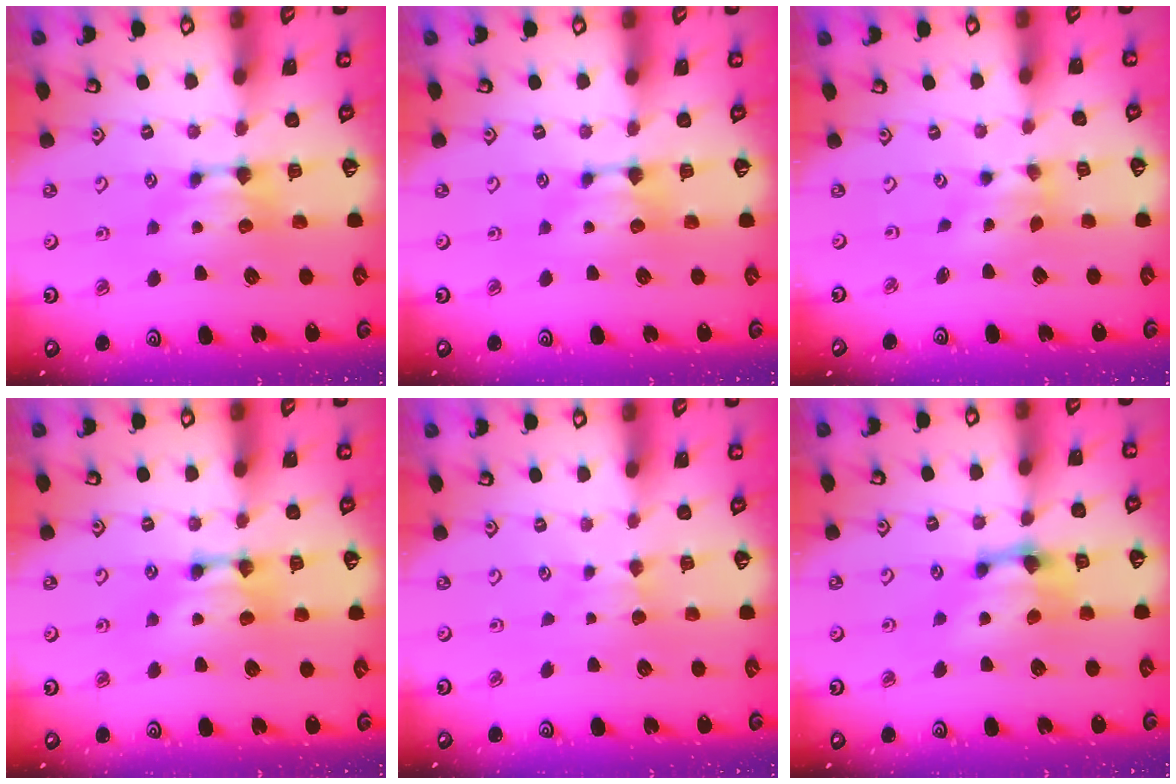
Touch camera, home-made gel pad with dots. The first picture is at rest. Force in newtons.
{"total": 0.0}
{"total": 2.3, "press": 1.7, "slide": 1.5}
{"total": 2.5, "press": 2.5, "slide": 0.1}
{"total": 1.7, "press": 1.6, "slide": 0.4}
{"total": 3.4, "press": 2.7, "slide": 2.1}